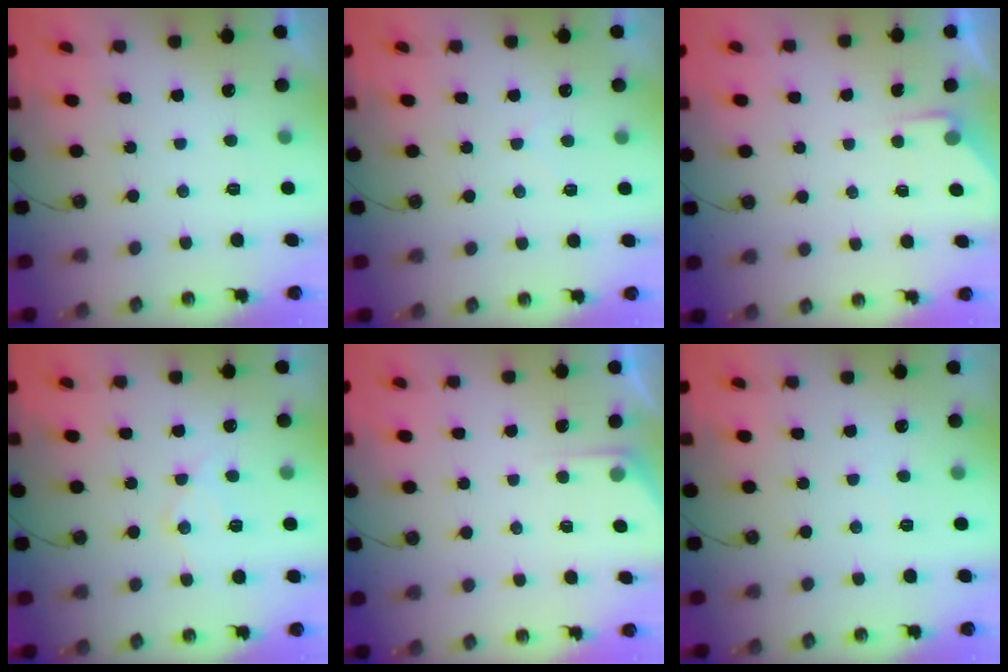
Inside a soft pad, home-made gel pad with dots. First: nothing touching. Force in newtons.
{"total": 3.9, "press": 3.9, "slide": 0.5}
{"total": 3.5, "press": 3.5, "slide": 0.4}
{"total": 10.0, "press": 10.0, "slide": 0.9}
{"total": 3.3, "press": 3.3, "slide": 0.4}
{"total": 2.7, "press": 2.7, "slide": 0.4}